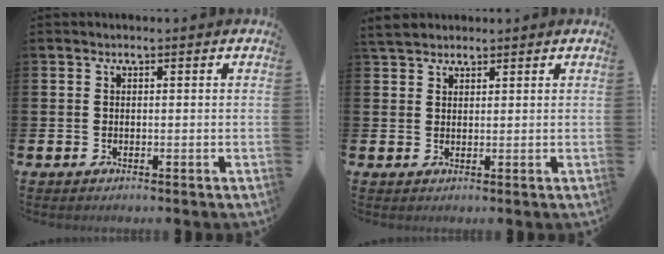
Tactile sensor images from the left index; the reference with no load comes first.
{"total": 3.1, "force": [2.8, 1.0, 0.7], "torque": [-0.008, -0.005, 0.051]}